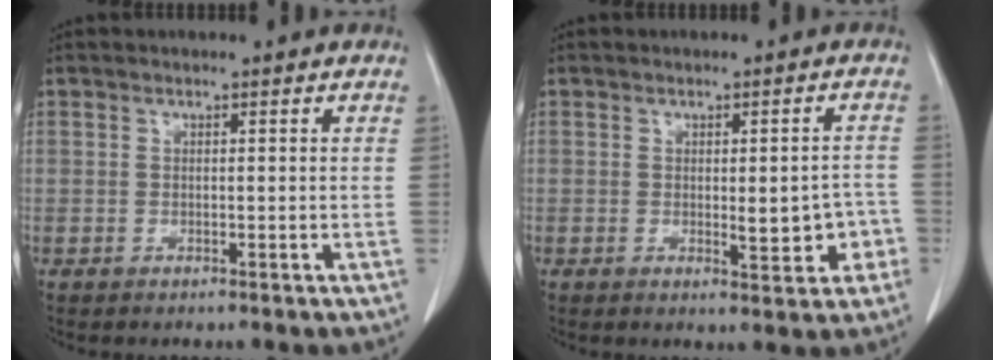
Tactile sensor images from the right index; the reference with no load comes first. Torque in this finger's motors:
{"motor_torque": [0.11, 0.12, 0.10, 0.03]}